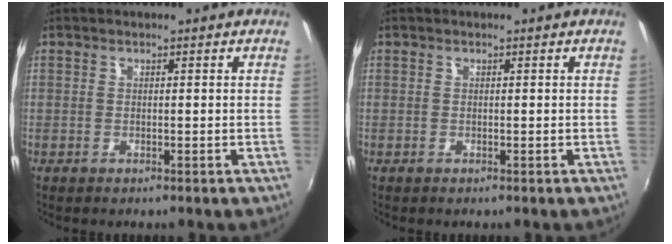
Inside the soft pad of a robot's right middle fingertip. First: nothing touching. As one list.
[{"total": 0.0}]